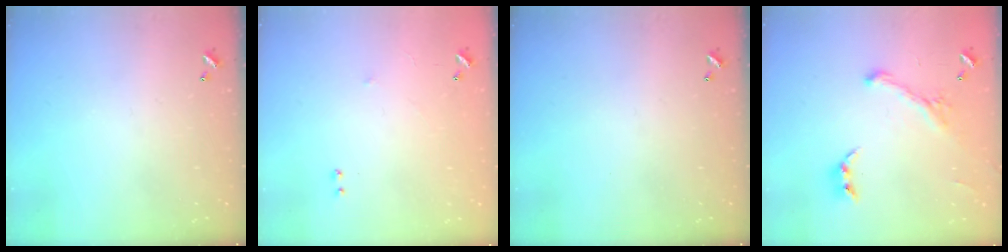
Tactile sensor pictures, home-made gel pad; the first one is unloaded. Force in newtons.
{"total": 5.7, "press": 5.6, "slide": 0.8}
{"total": 0.0}
{"total": 1.5, "press": 1.1, "slide": 1.0}